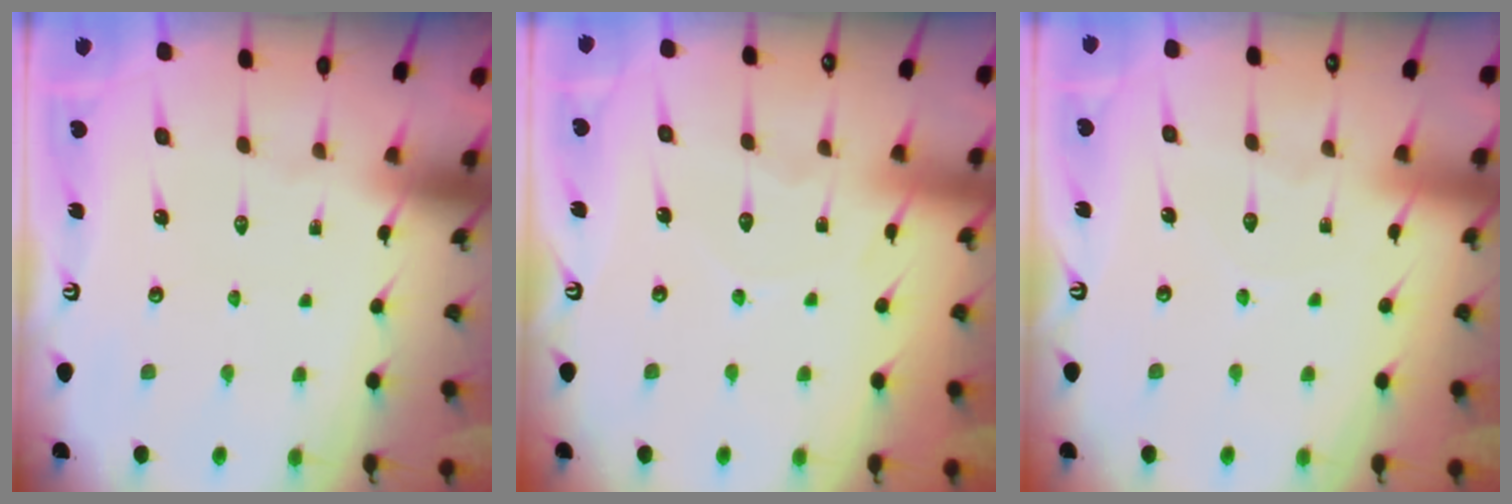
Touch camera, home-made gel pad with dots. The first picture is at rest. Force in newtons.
{"total": 5.9, "press": 5.8, "slide": 0.5}
{"total": 5.3, "press": 5.3, "slide": 0.5}